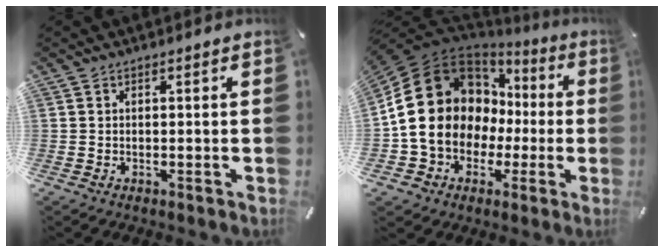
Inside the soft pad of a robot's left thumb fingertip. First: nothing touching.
{"total": 18.8, "force": [-0.3, 16.2, 9.6], "torque": [-0.179, -0.008, 0.006]}